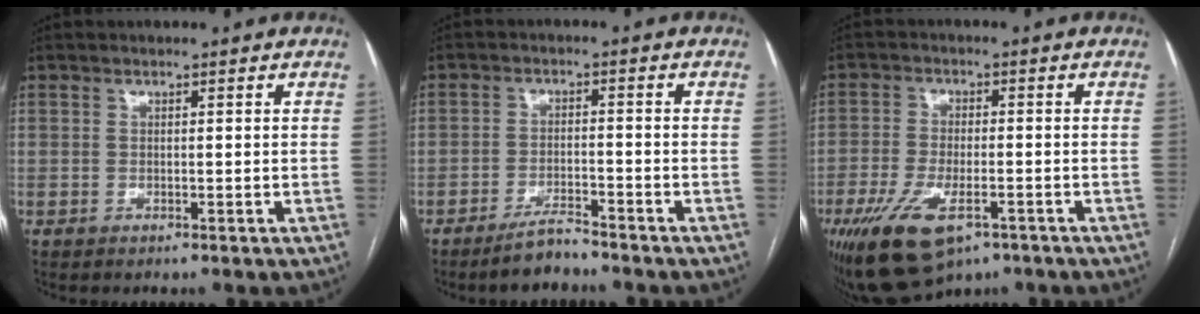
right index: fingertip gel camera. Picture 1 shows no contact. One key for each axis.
{"total": 4.1, "fx": -3.7, "fy": 0.6, "fz": 1.7, "tx": -0.031, "ty": -0.006, "tz": -0.068}
{"total": 11.5, "fx": -6.5, "fy": 4.7, "fz": 8.2, "tx": -0.159, "ty": -0.012, "tz": -0.105}